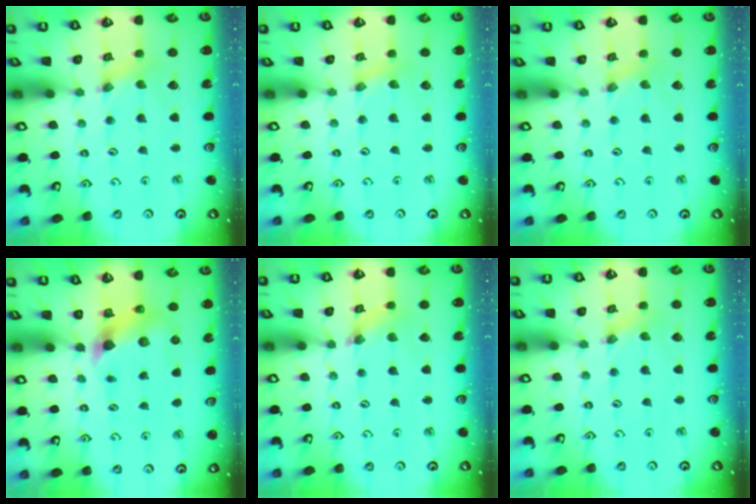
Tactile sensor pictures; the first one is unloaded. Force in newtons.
{"total": 0.6, "press": 0.5, "slide": 0.1}
{"total": 0.0}
{"total": 6.1, "press": 6.1, "slide": 0.4}
{"total": 1.9, "press": 1.8, "slide": 0.3}
{"total": 0.0}